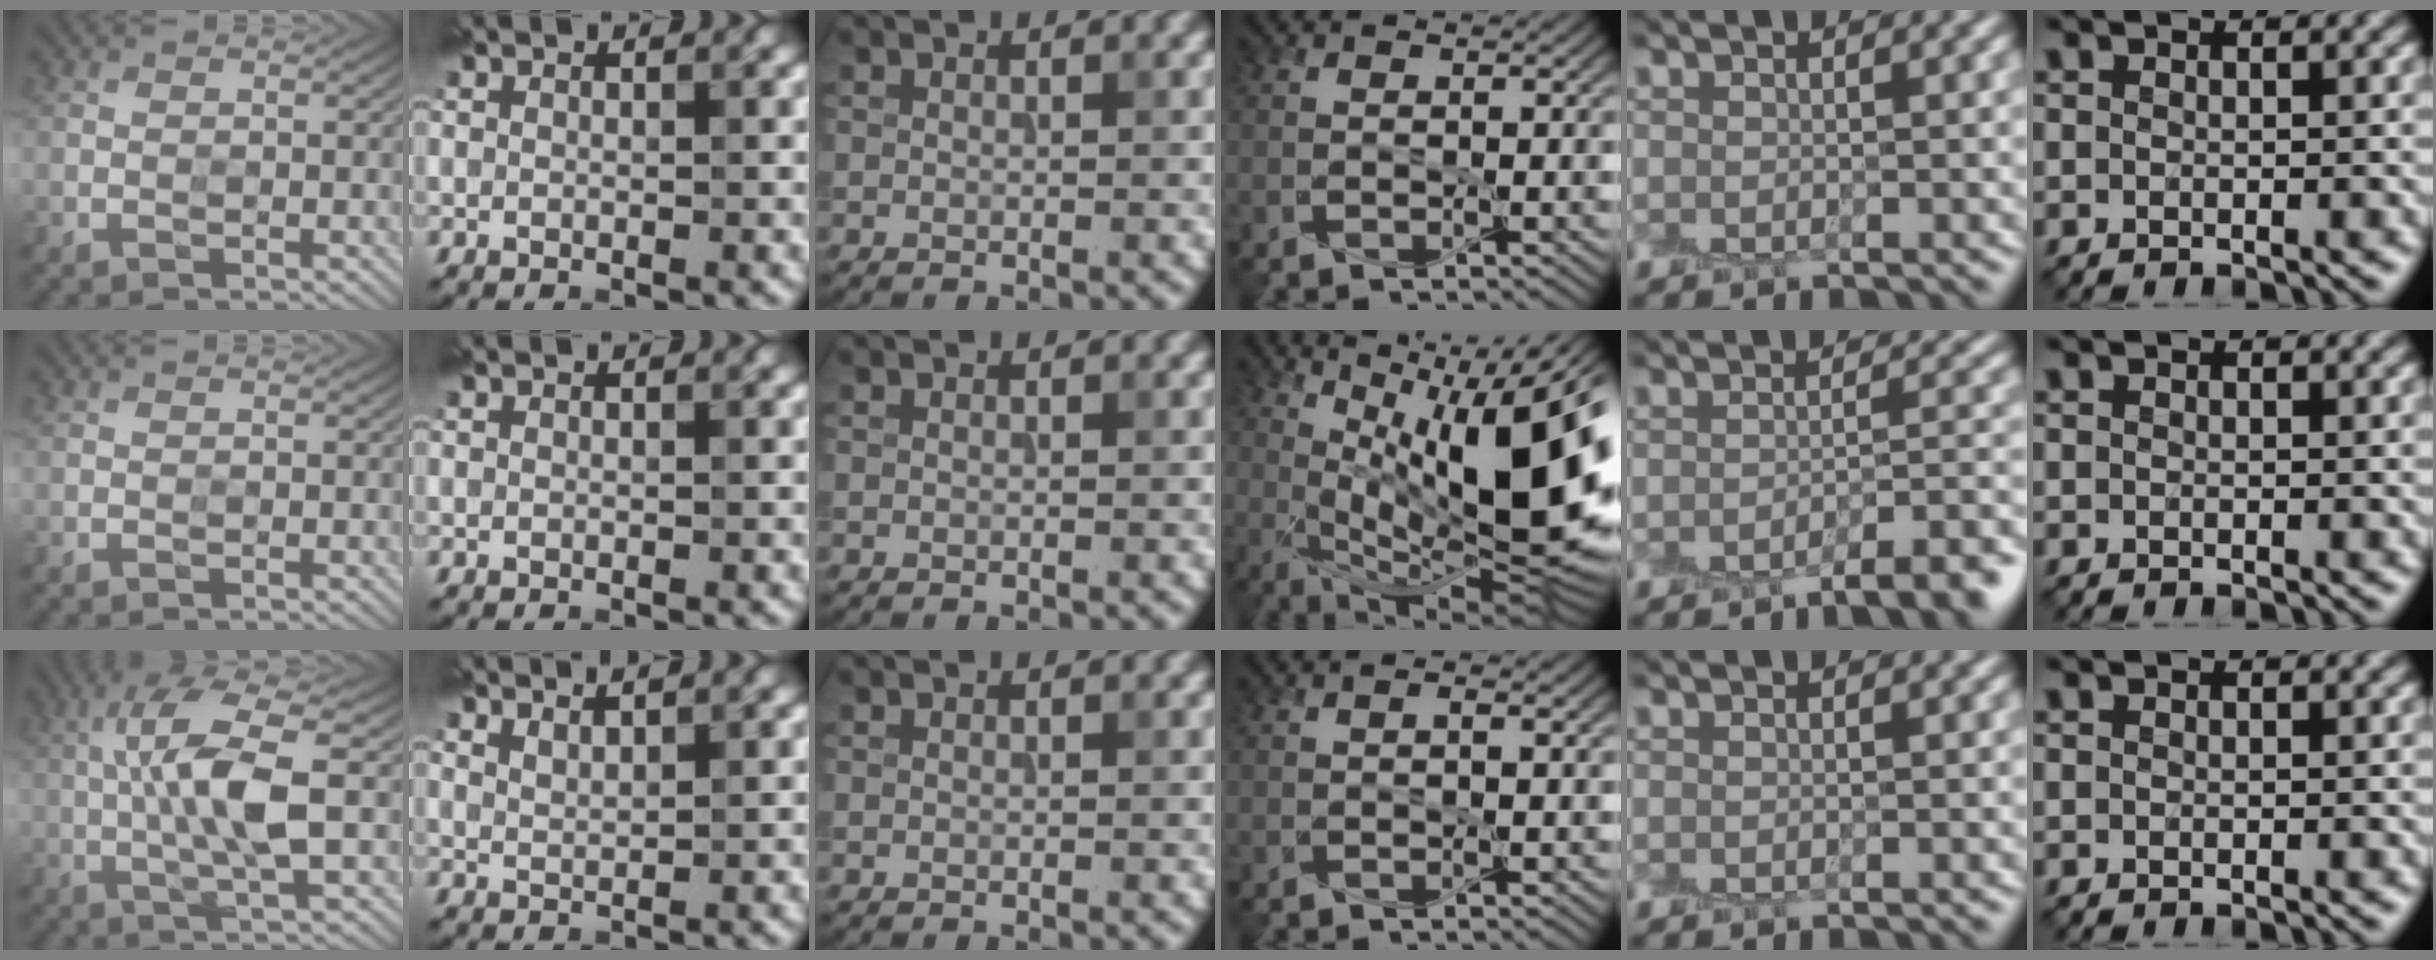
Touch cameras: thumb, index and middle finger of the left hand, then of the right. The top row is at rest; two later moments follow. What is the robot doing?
{"motion": "peel", "object": "plastic wrap"}